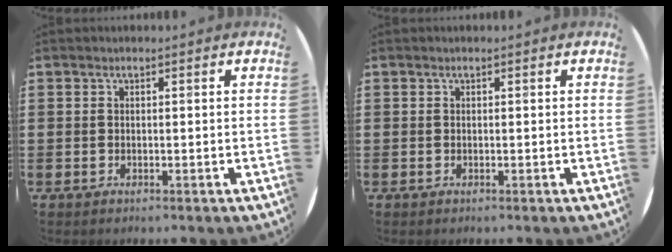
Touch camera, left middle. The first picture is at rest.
{"total": 0.0}